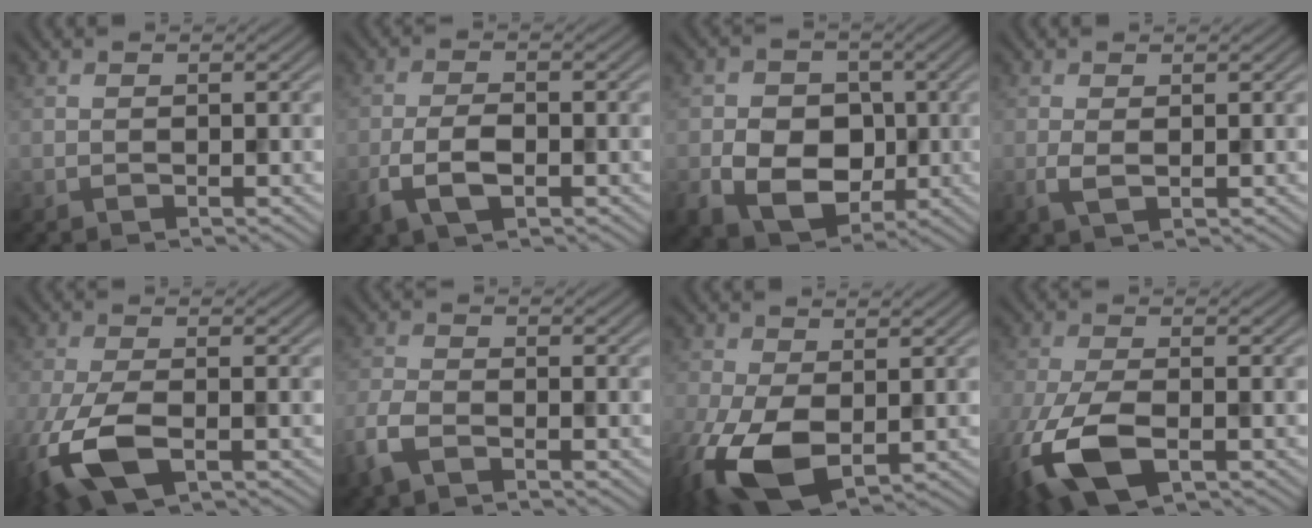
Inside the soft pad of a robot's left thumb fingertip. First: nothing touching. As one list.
[{"total": 4.7, "force": [-1.9, 2.2, 3.7], "torque": [-0.079, -0.003, -0.040]}, {"total": 9.4, "force": [-1.9, 7.5, 5.3], "torque": [-0.095, -0.020, -0.048]}, {"total": 1.8, "force": [0.0, 0.8, 1.6], "torque": [-0.041, -0.003, 0.000]}, {"total": 9.9, "force": [-3.8, 4.5, 7.9], "torque": [-0.199, -0.026, -0.075]}, {"total": 3.9, "force": [-2.3, 1.8, 2.5], "torque": [-0.065, -0.007, -0.061]}, {"total": 11.1, "force": [-2.8, 6.5, 8.6], "torque": [-0.221, -0.028, -0.046]}, {"total": 11.0, "force": [-4.5, 5.1, 8.7], "torque": [-0.219, -0.030, -0.083]}]